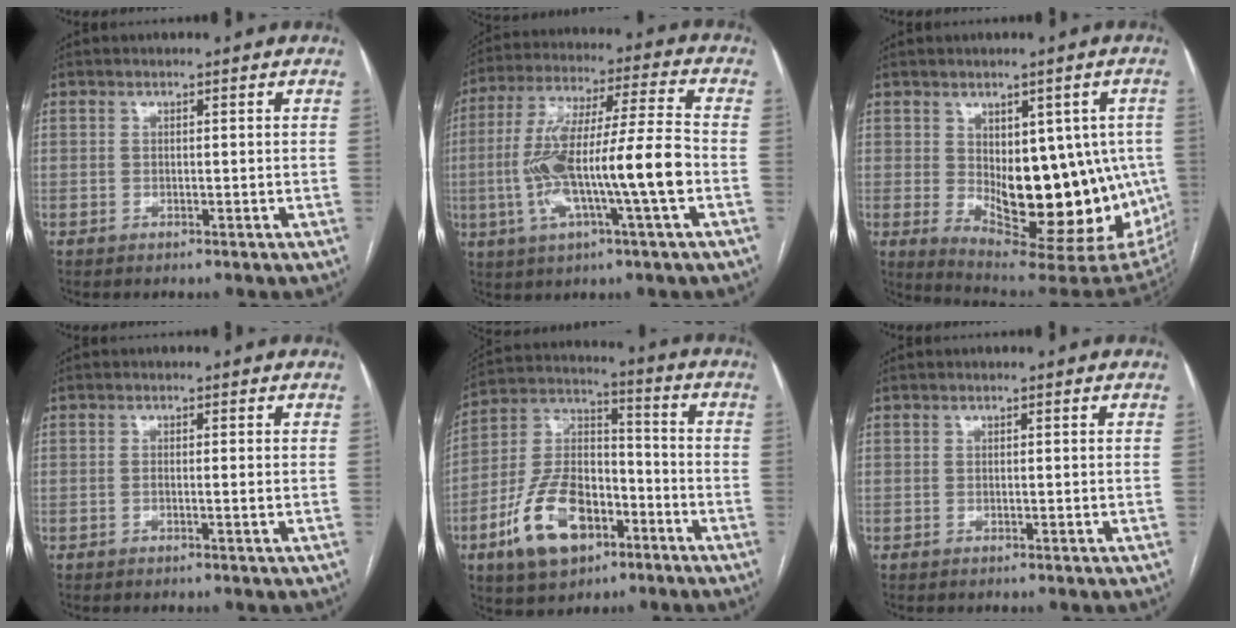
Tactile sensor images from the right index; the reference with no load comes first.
{"total": 16.5, "force": [-3.5, 0.8, 16.1], "torque": [-0.310, 0.012, -0.062]}
{"total": 20.0, "force": [-2.1, 8.9, 17.7], "torque": [-0.191, 0.002, 0.001]}
{"total": 1.0, "force": [-0.3, -0.1, 1.0], "torque": [-0.016, 0.000, -0.004]}
{"total": 15.2, "force": [-7.2, 8.3, 10.5], "torque": [-0.221, 0.014, -0.123]}
{"total": 0.0}